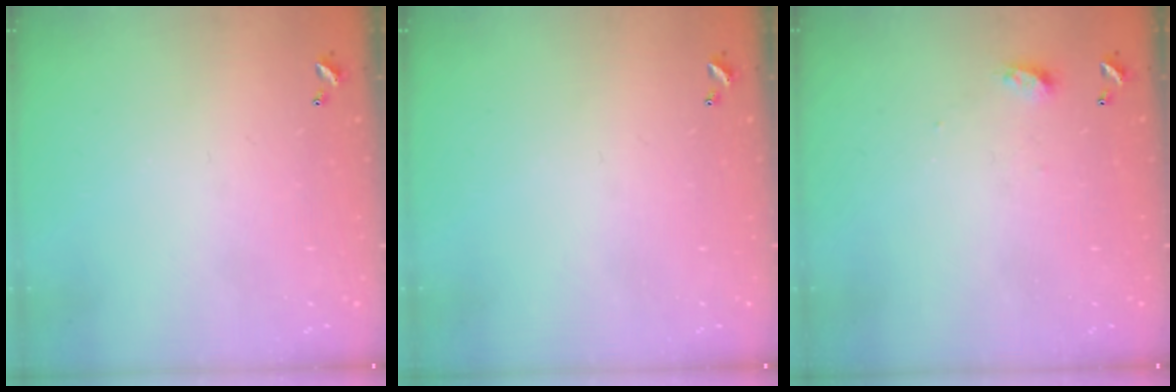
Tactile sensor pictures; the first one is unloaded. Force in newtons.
{"total": 0.0}
{"total": 4.0, "press": 4.0, "slide": 0.5}